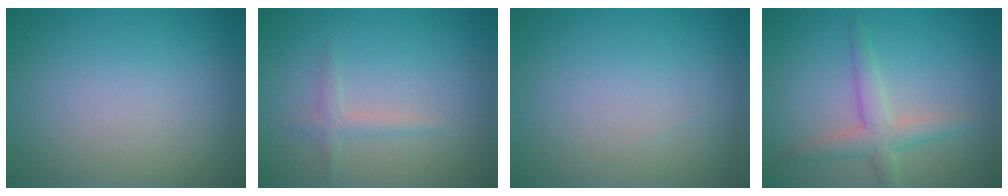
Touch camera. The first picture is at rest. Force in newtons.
{"total": 1.3, "press": 1.3, "slide": 0.1}
{"total": 0.0}
{"total": 2.9, "press": 2.9, "slide": 0.2}